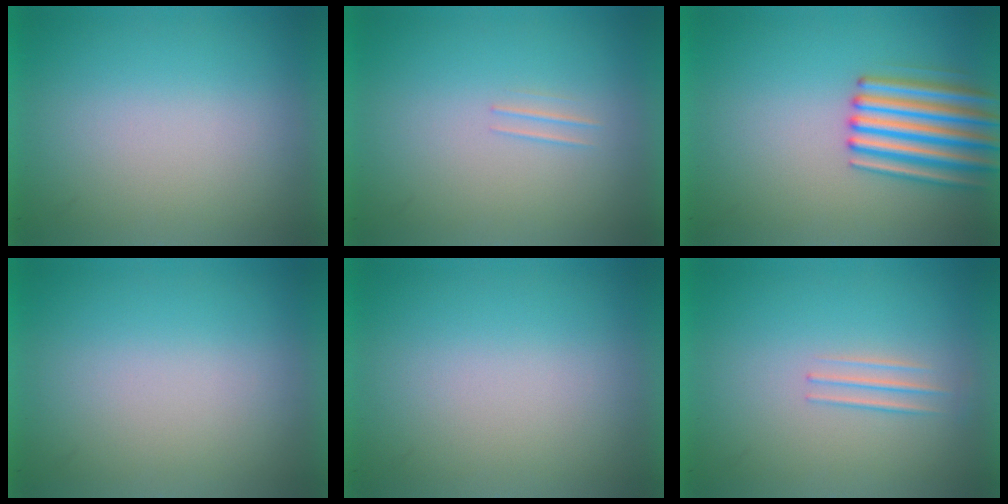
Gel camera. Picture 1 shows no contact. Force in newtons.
{"total": 1.1}
{"total": 4.7}
{"total": 0.0}
{"total": 0.0}
{"total": 1.4}